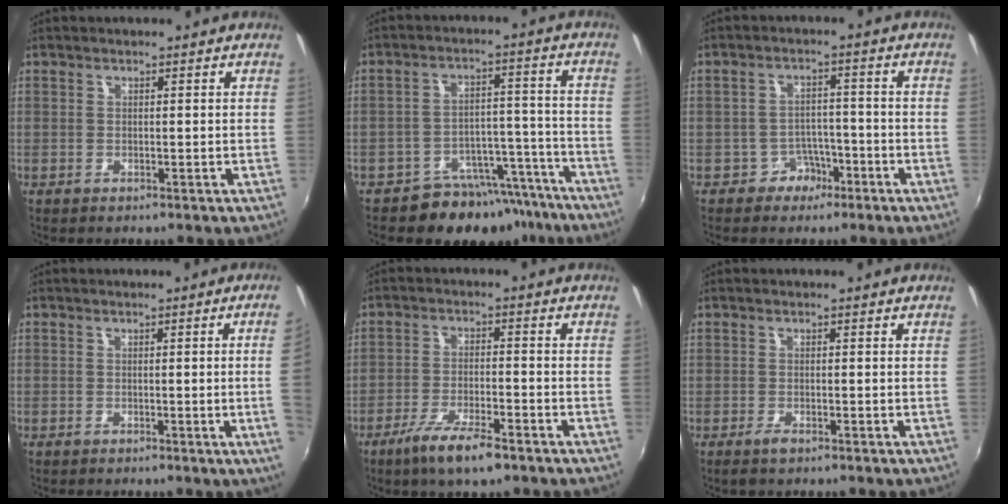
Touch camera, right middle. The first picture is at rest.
{"total": 12.8, "force": [-10.3, 6.9, 3.1], "torque": [-0.044, 0.043, -0.131]}
{"total": 4.4, "force": [-2.8, 3.2, 0.7], "torque": [-0.015, 0.016, -0.042]}
{"total": 3.7, "force": [-0.1, -1.8, 3.3], "torque": [-0.055, -0.010, 0.006]}
{"total": 8.5, "force": [-5.8, 1.9, 5.9], "torque": [-0.135, -0.016, -0.105]}
{"total": 1.8, "force": [-1.3, 0.5, 1.1], "torque": [-0.023, -0.003, -0.025]}